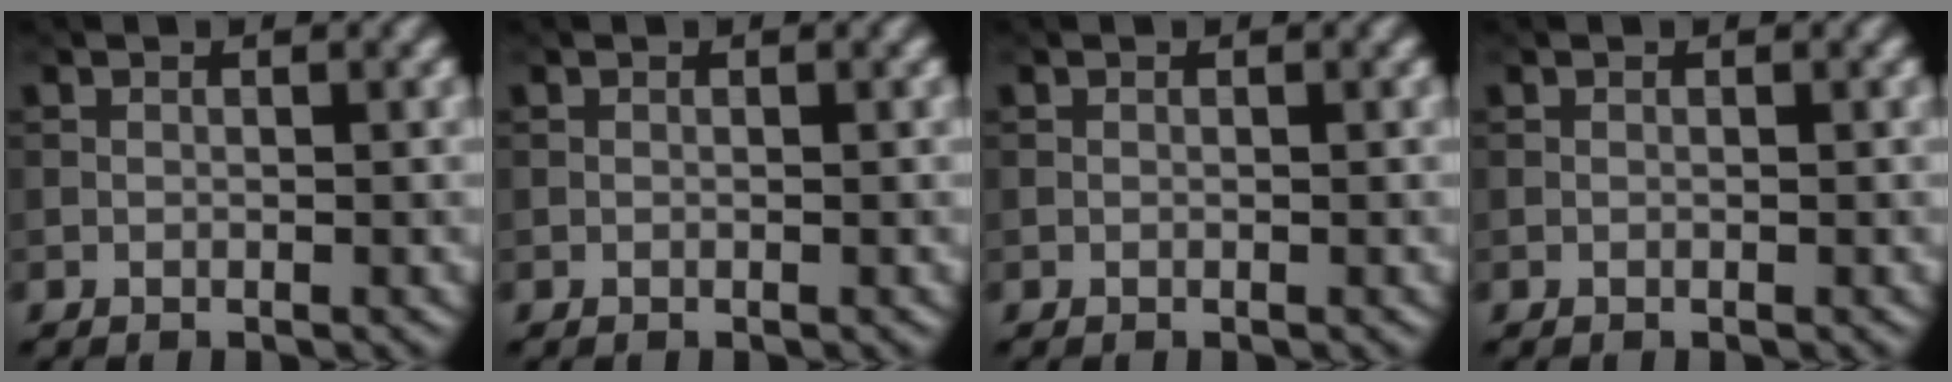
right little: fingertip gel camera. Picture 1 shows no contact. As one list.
[{"total": 0.0}, {"total": 0.0}, {"total": 0.0}]